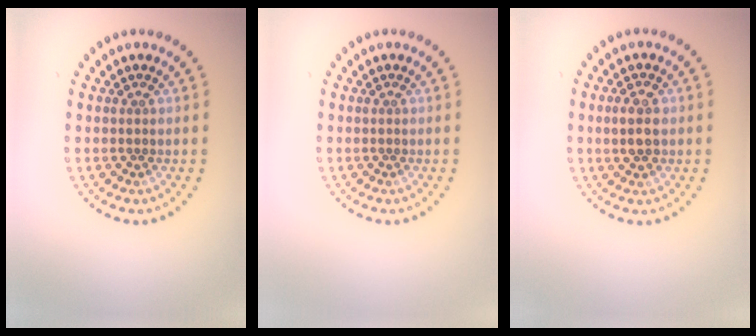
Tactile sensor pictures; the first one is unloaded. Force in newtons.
{"total": 0.0}
{"total": 2.2, "press": 2.2, "slide": 0.0}